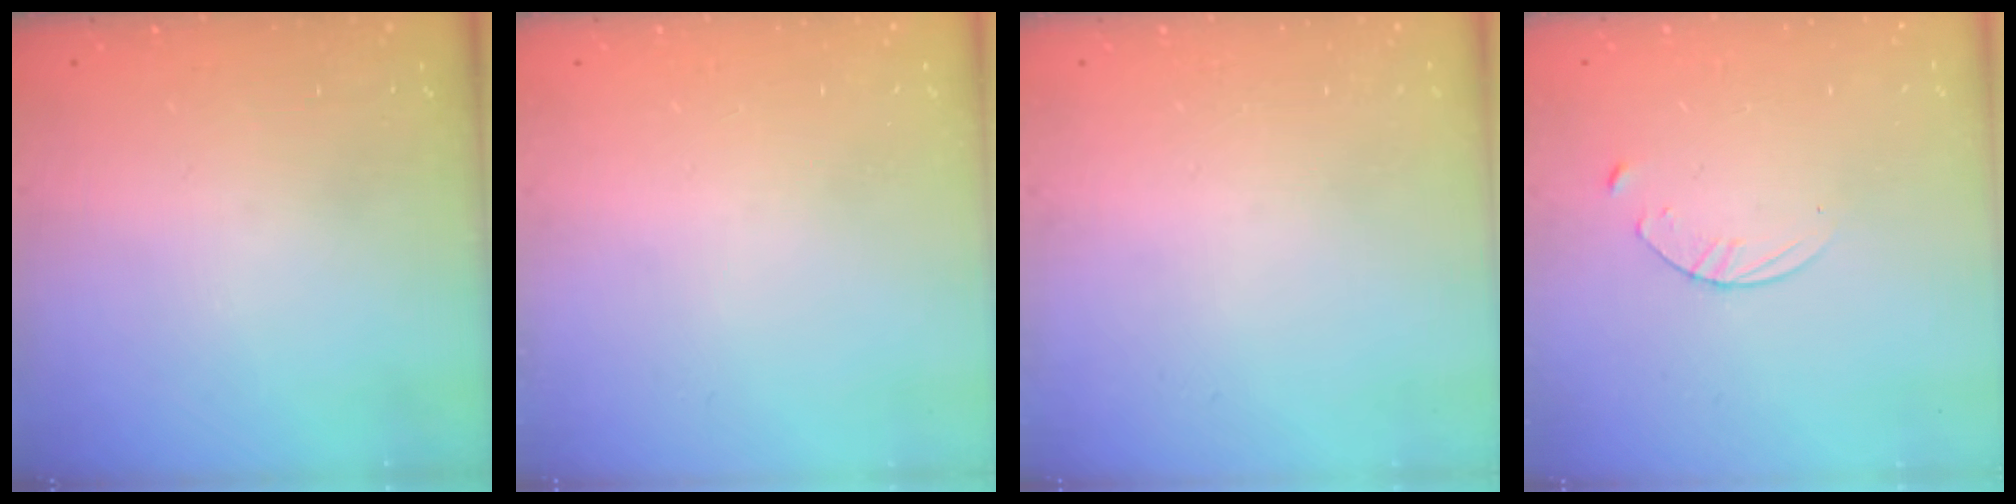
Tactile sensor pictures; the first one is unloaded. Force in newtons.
{"total": 0.0}
{"total": 0.0}
{"total": 3.1, "press": 3.1, "slide": 0.3}